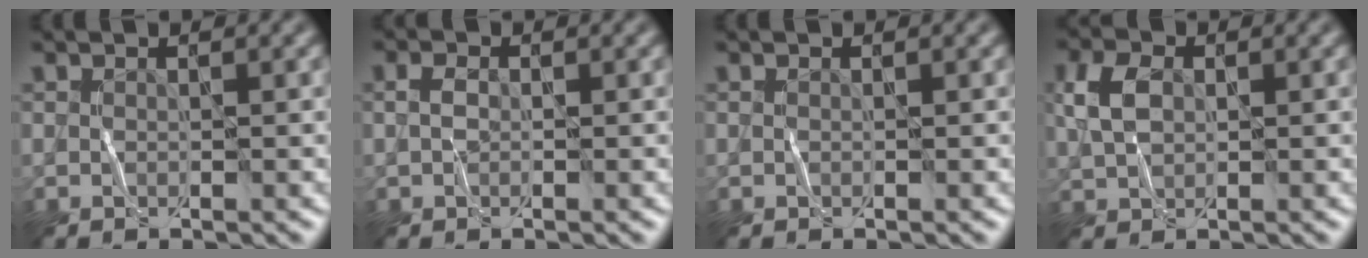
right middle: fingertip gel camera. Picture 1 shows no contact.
{"total": 1.2, "force": [-0.1, 0.8, 0.8], "torque": [-0.018, 0.007, -0.006]}
{"total": 0.0}
{"total": 3.5, "force": [0.6, 2.5, 2.4], "torque": [-0.058, 0.008, 0.007]}